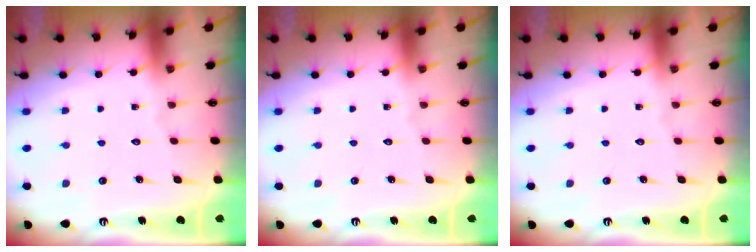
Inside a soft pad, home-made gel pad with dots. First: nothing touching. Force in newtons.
{"total": 0.0}
{"total": 0.0}